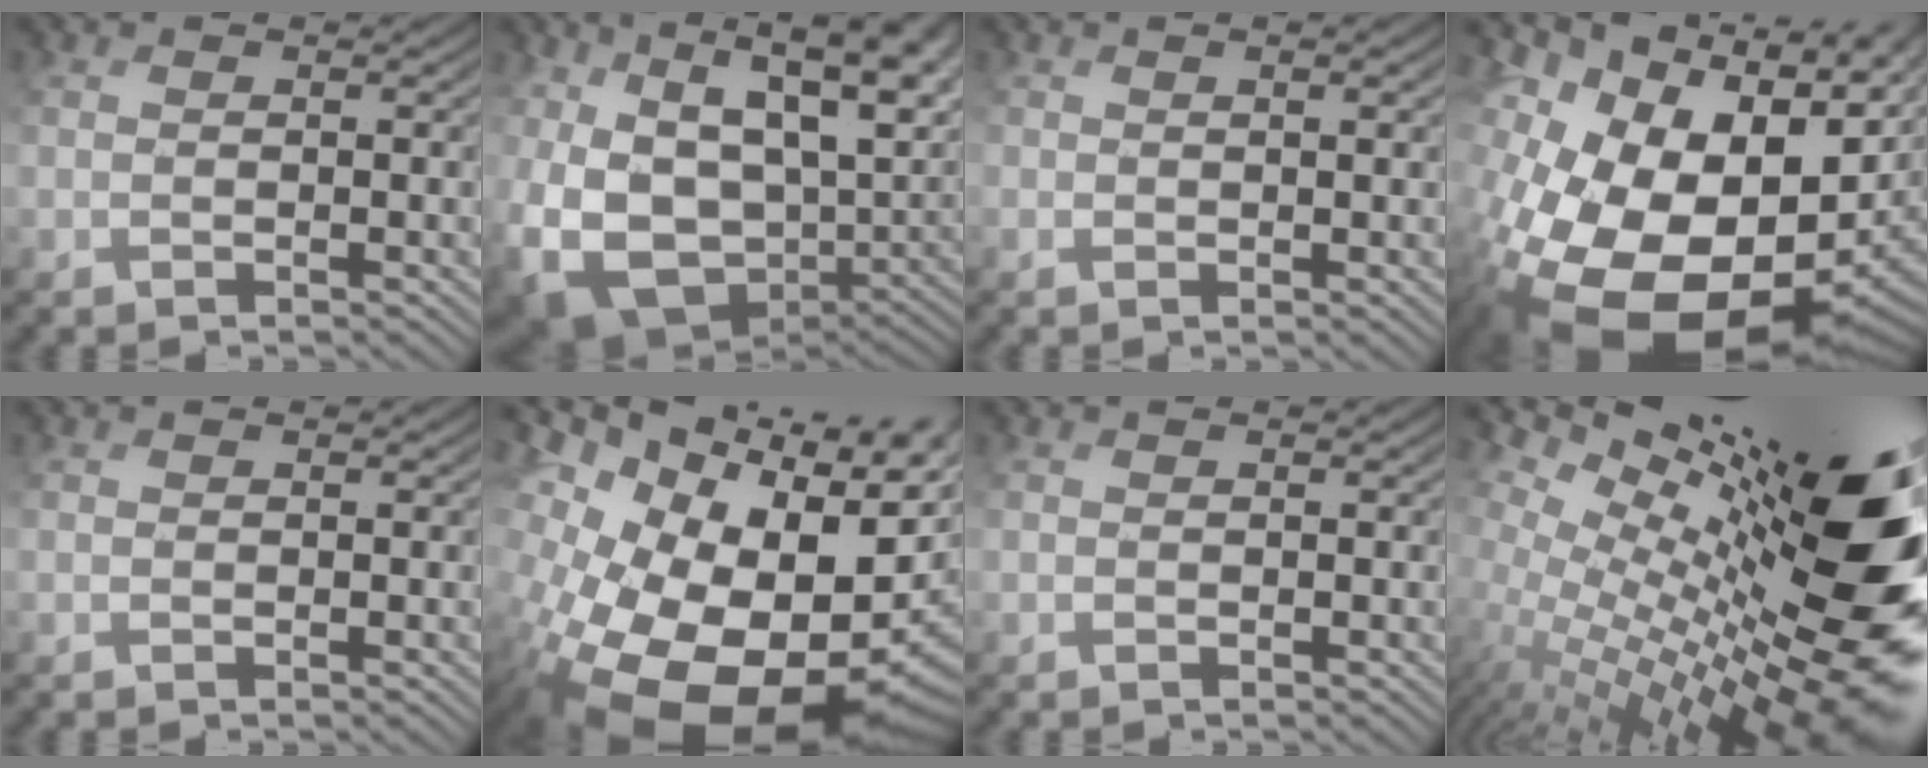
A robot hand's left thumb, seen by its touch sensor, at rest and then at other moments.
{"total": 17.9, "force": [3.8, 12.5, 12.3], "torque": [-0.229, -0.039, 0.113]}
{"total": 1.7, "force": [0.2, 0.4, 1.6], "torque": [-0.028, -0.002, 0.003]}
{"total": 22.0, "force": [-6.5, 13.7, 16.0], "torque": [-0.292, -0.032, -0.071]}
{"total": 0.0}
{"total": 20.7, "force": [-3.1, 13.5, 15.4], "torque": [-0.283, -0.022, -0.015]}
{"total": 0.0}
{"total": 16.7, "force": [2.7, 7.4, 14.8], "torque": [-0.217, -0.033, 0.075]}